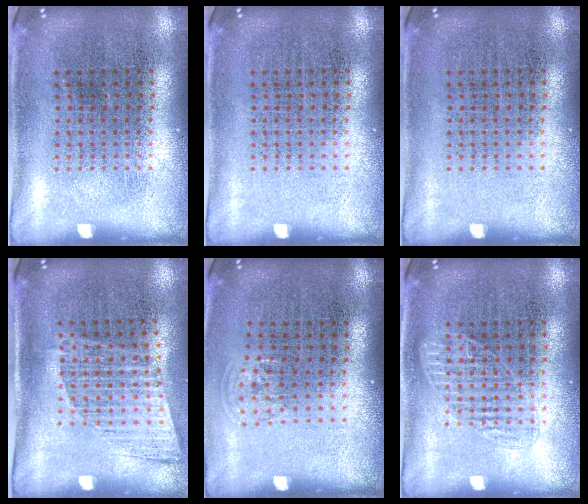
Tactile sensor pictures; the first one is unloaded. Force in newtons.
{"total": 0.0}
{"total": 0.0}
{"total": 1.2, "press": 1.0, "slide": 0.7}
{"total": 0.7, "press": 0.5, "slide": 0.4}
{"total": 1.6, "press": 1.6, "slide": 0.3}